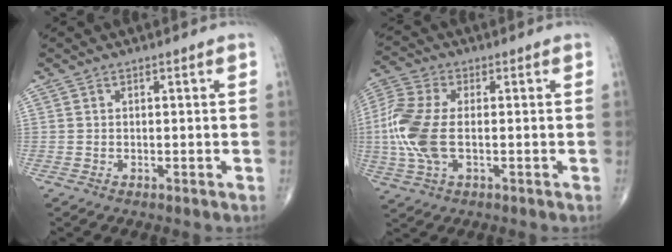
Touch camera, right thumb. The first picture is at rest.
{"total": 12.2, "force": [-1.1, 6.5, 10.3], "torque": [-0.256, 0.007, -0.022]}